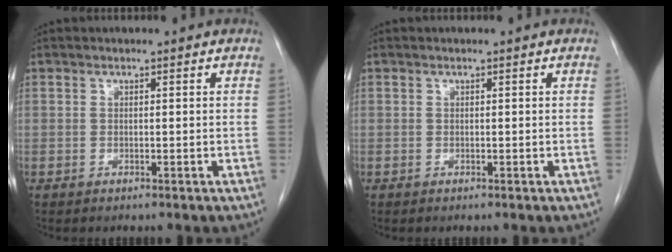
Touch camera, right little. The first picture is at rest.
{"total": 0.0}